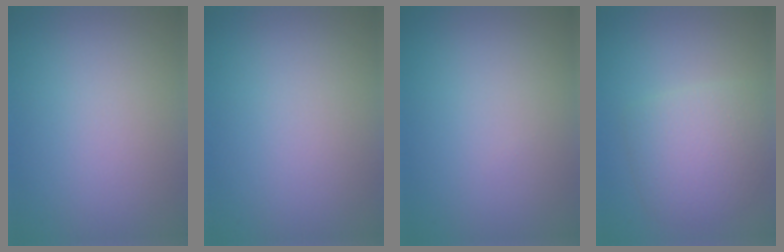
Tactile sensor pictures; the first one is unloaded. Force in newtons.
{"total": 0.0}
{"total": 0.0}
{"total": 4.0, "press": 4.0, "slide": 0.1}